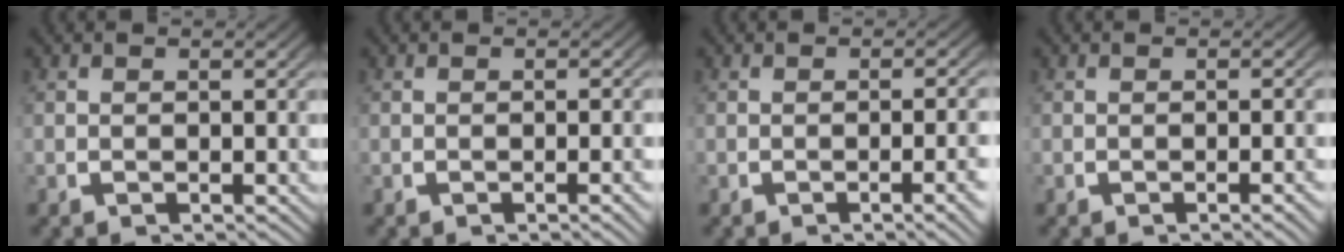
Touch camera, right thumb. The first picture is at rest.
{"total": 0.5, "force": [-0.1, 0.0, 0.5], "torque": [-0.010, -0.001, 0.001]}
{"total": 1.9, "force": [-0.6, 0.1, 1.8], "torque": [-0.023, 0.006, -0.010]}
{"total": 0.7, "force": [-0.3, 0.1, 0.6], "torque": [-0.010, 0.000, -0.002]}